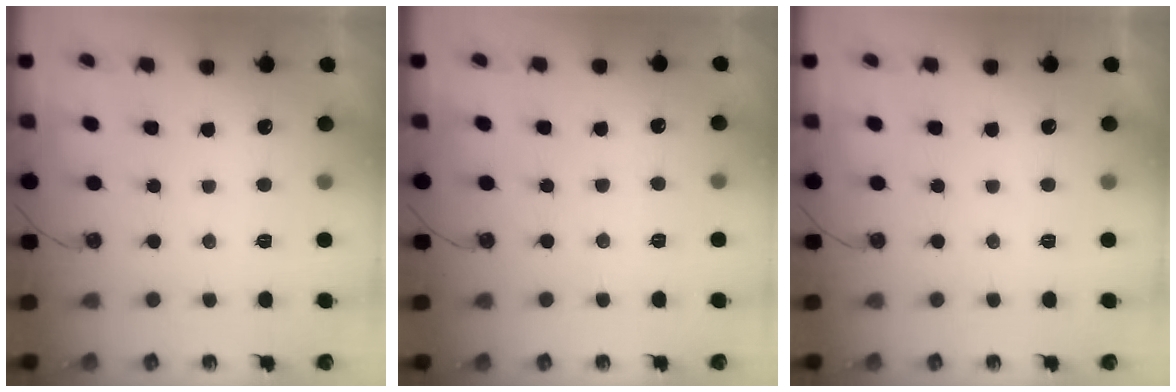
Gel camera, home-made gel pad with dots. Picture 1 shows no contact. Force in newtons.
{"total": 2.7, "press": 2.6, "slide": 0.6}
{"total": 0.0}